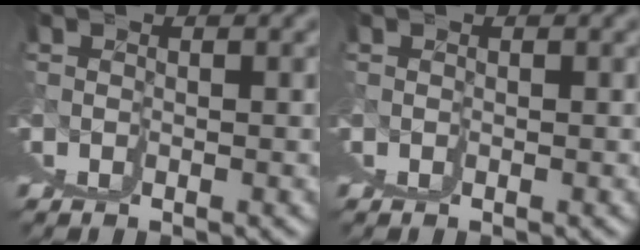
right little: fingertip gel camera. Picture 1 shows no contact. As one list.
[{"total": 0.0}]